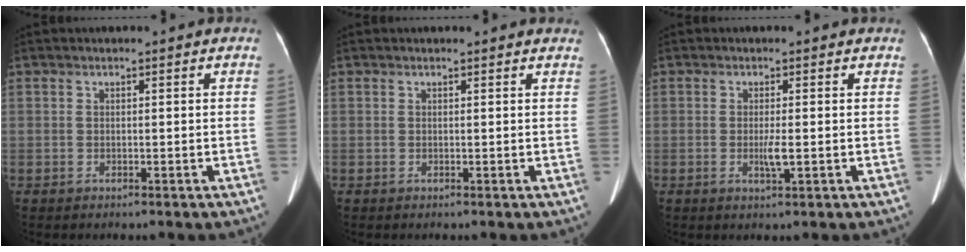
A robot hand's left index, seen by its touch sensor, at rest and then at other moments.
{"total": 3.0, "force": [2.9, 0.7, 0.5], "torque": [-0.014, 0.010, 0.016]}
{"total": 2.0, "force": [-0.3, 0.1, 2.0], "torque": [-0.042, -0.004, -0.004]}